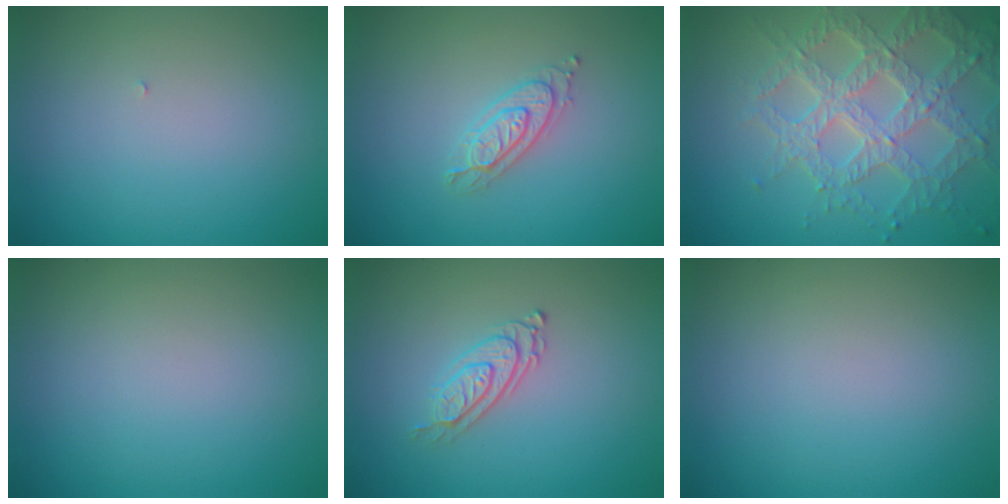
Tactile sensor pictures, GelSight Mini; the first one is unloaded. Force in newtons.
{"total": 2.2, "press": 2.1, "slide": 0.5}
{"total": 7.2, "press": 5.3, "slide": 4.9}
{"total": 0.0}
{"total": 2.7, "press": 2.0, "slide": 1.8}
{"total": 0.0}